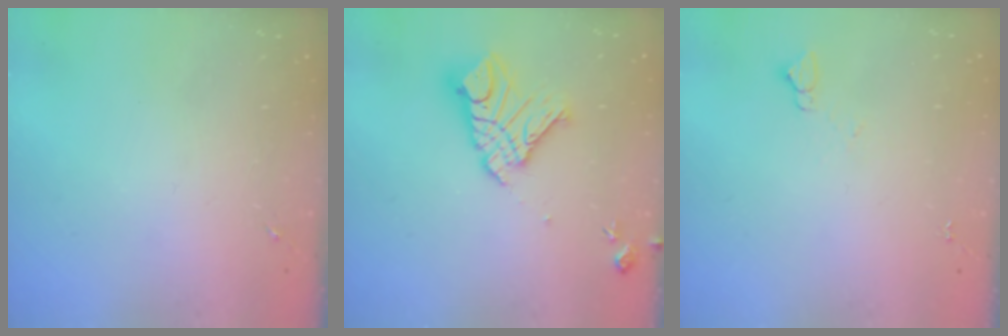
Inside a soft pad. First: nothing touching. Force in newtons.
{"total": 15.2, "press": 15.1, "slide": 1.6}
{"total": 3.1, "press": 3.1, "slide": 0.3}